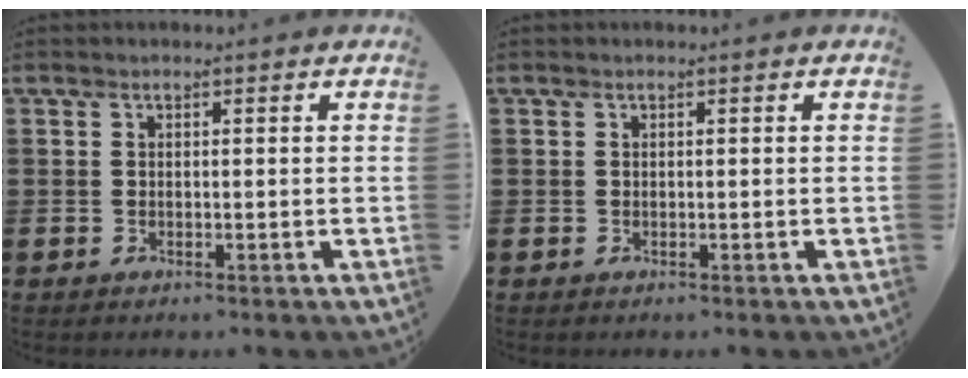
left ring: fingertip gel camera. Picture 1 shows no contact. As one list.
[{"total": 0.0}]